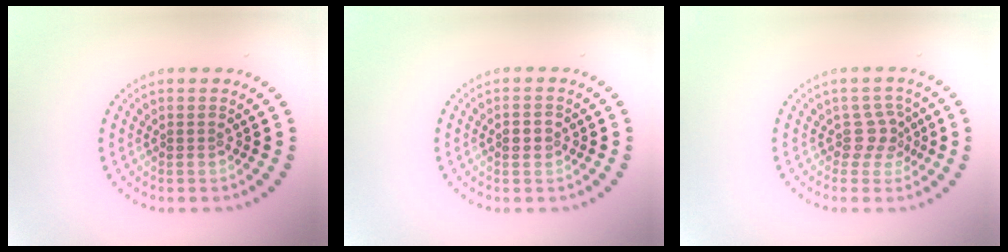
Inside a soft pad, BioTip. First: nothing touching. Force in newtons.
{"total": 1.4, "press": 1.4, "slide": 0.2}
{"total": 2.3, "press": 1.6, "slide": 1.6}